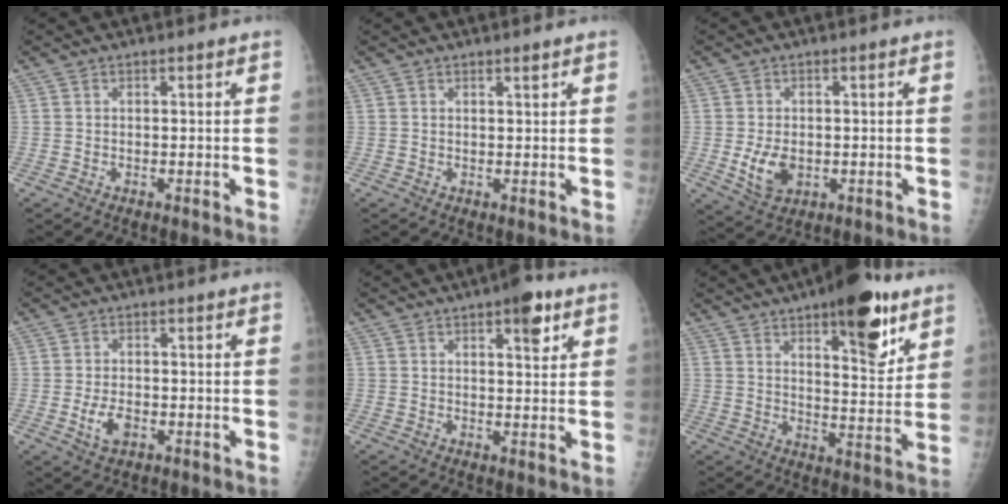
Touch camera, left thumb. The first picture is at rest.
{"total": 1.0, "force": [0.7, 0.2, 0.6], "torque": [-0.008, -0.005, 0.013]}
{"total": 5.9, "force": [-0.8, 4.1, 4.1], "torque": [-0.065, -0.009, -0.005]}
{"total": 4.1, "force": [-1.2, 2.4, 3.0], "torque": [-0.055, 0.000, -0.019]}
{"total": 5.8, "force": [3.2, 2.1, 4.3], "torque": [-0.045, -0.012, 0.038]}
{"total": 16.0, "force": [9.2, 5.5, 11.8], "torque": [-0.126, -0.051, 0.133]}